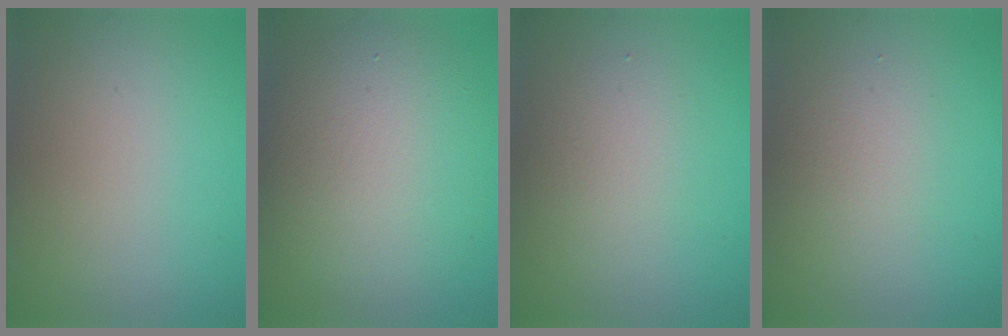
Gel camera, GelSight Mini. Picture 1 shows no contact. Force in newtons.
{"total": 8.5, "press": 8.5, "slide": 0.5}
{"total": 2.4, "press": 2.4, "slide": 0.1}
{"total": 2.0, "press": 2.0, "slide": 0.1}